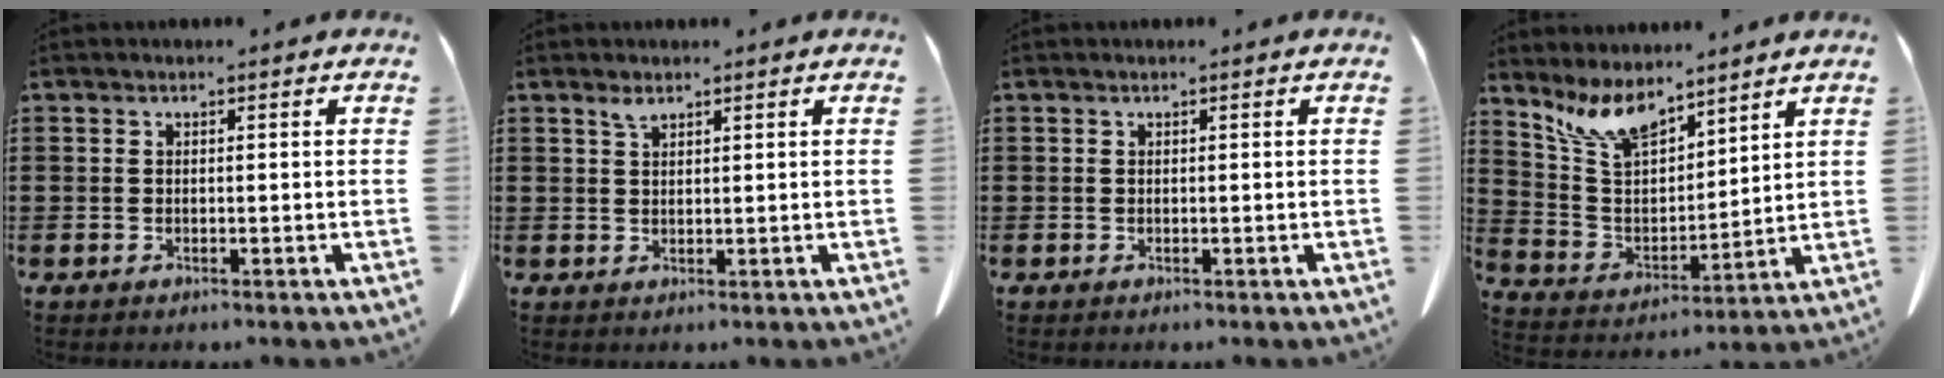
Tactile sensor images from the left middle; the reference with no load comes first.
{"total": 1.6, "force": [1.3, 0.5, 0.7], "torque": [-0.010, -0.005, 0.024]}
{"total": 0.0}
{"total": 9.4, "force": [7.5, 3.6, 4.5], "torque": [-0.117, -0.023, 0.141]}